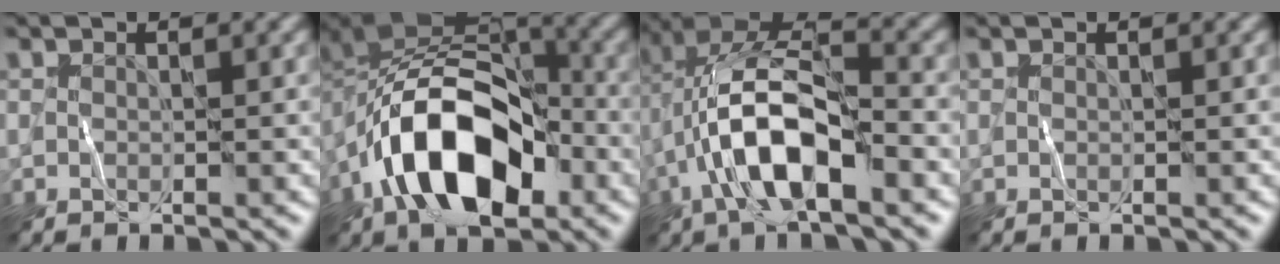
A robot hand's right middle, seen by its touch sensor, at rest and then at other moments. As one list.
[{"total": 12.2, "force": [-4.6, 6.8, 9.1], "torque": [-0.159, 0.009, -0.093]}, {"total": 9.0, "force": [-3.0, 3.8, 7.6], "torque": [-0.154, 0.012, -0.060]}, {"total": 0.0}]